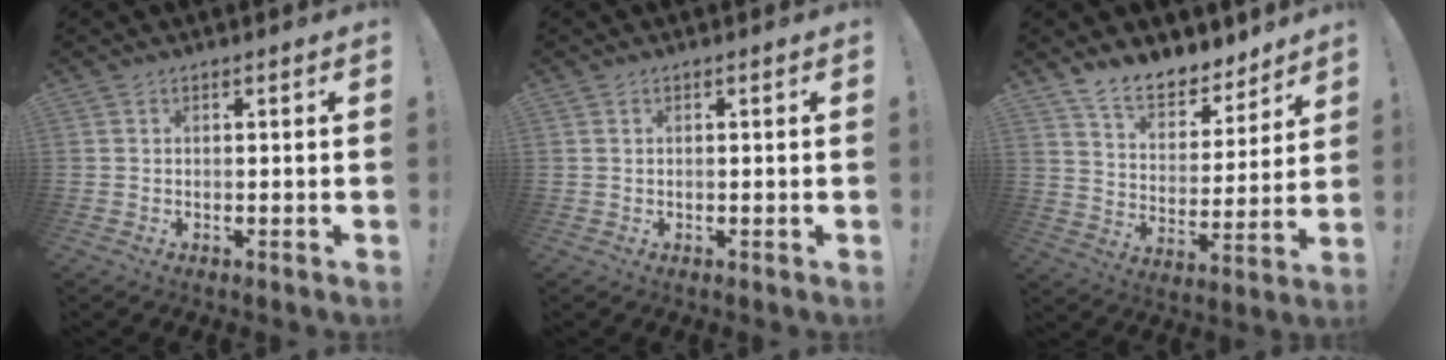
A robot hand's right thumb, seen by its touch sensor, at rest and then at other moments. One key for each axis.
{"total": 0.5, "fx": 0.3, "fy": 0.3, "fz": 0.3, "tx": -0.014, "ty": 0.004, "tz": 0.008}
{"total": 11.2, "fx": 9.5, "fy": 4.7, "fz": 3.6, "tx": -0.066, "ty": -0.072, "tz": 0.176}